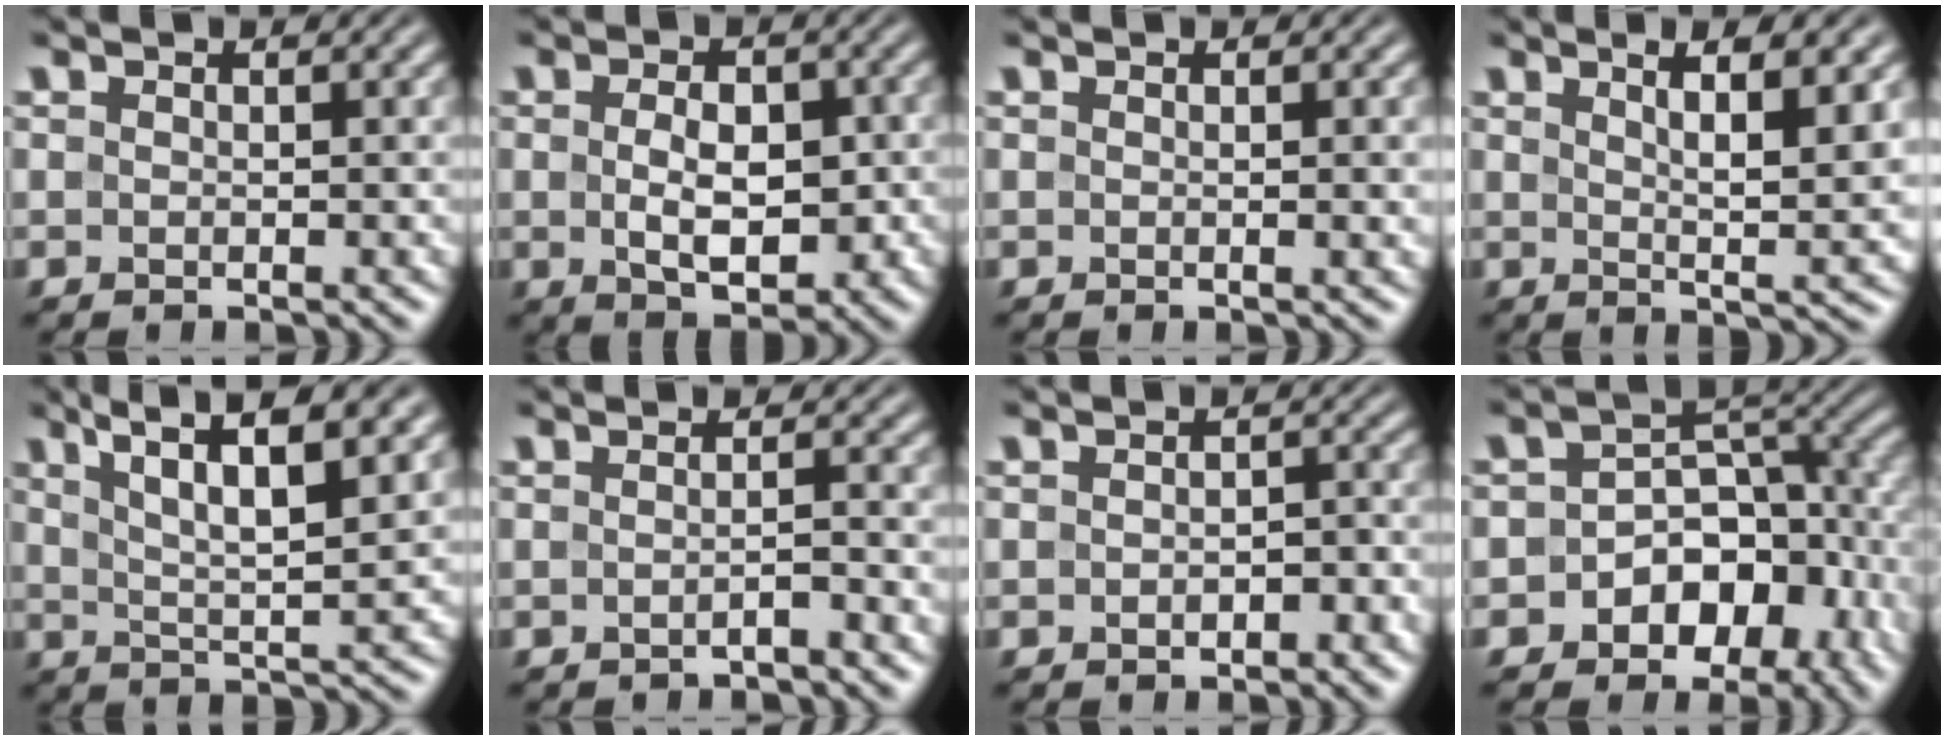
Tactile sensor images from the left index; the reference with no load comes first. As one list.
[{"total": 5.1, "force": [-0.4, 3.0, 4.1], "torque": [-0.069, -0.006, 0.000]}, {"total": 1.9, "force": [0.1, 0.5, 1.9], "torque": [-0.020, 0.003, -0.002]}, {"total": 6.4, "force": [2.5, 1.3, 5.8], "torque": [-0.080, -0.002, 0.043]}, {"total": 7.3, "force": [4.1, 1.6, 5.8], "torque": [-0.096, 0.009, 0.074]}, {"total": 1.4, "force": [-0.7, 0.3, 1.1], "torque": [-0.014, 0.001, -0.017]}, {"total": 2.2, "force": [-0.8, 1.3, 1.6], "torque": [-0.025, -0.001, -0.010]}, {"total": 9.5, "force": [-4.1, 6.6, 5.4], "torque": [-0.070, -0.008, -0.069]}]